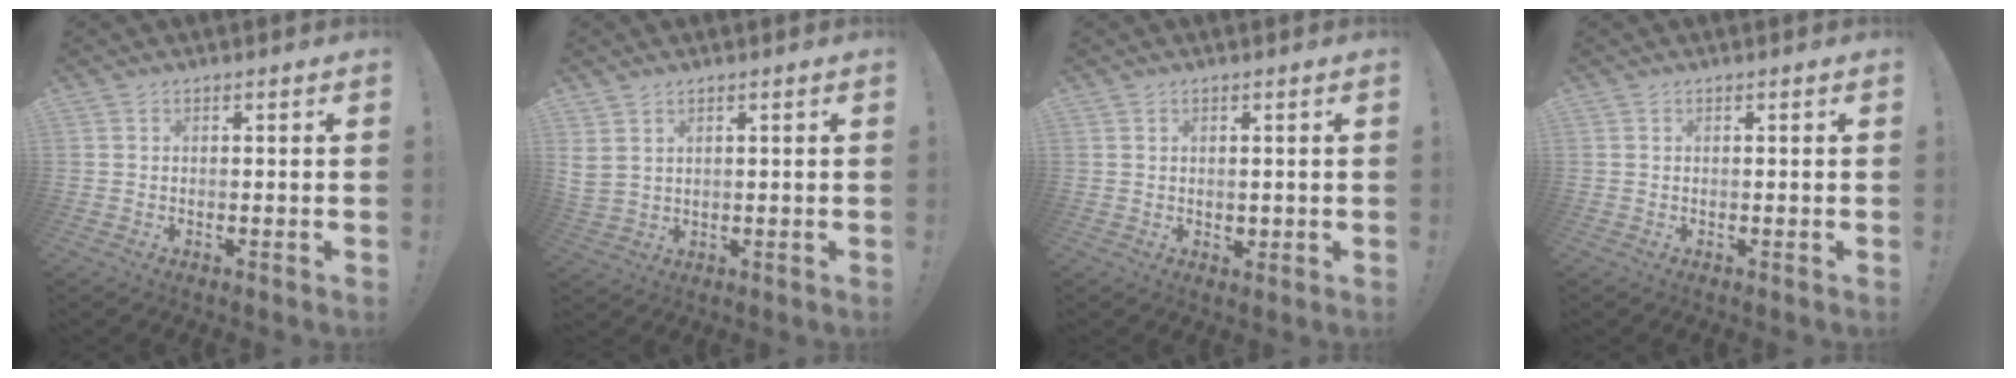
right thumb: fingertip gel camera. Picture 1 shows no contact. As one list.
[{"total": 3.6, "force": [2.0, 2.5, 1.7], "torque": [-0.031, -0.005, 0.040]}, {"total": 1.4, "force": [0.6, 1.1, 0.4], "torque": [0.008, -0.006, 0.007]}, {"total": 0.0}]